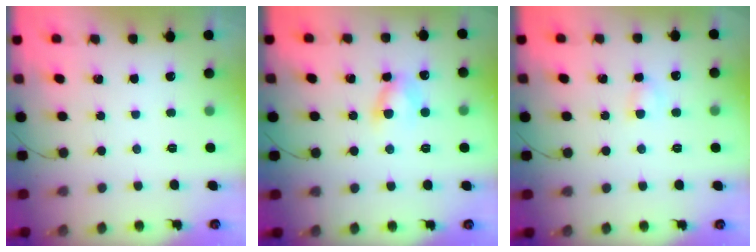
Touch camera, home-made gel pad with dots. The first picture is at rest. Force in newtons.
{"total": 5.7, "press": 5.7, "slide": 0.3}
{"total": 3.0, "press": 2.8, "slide": 1.0}